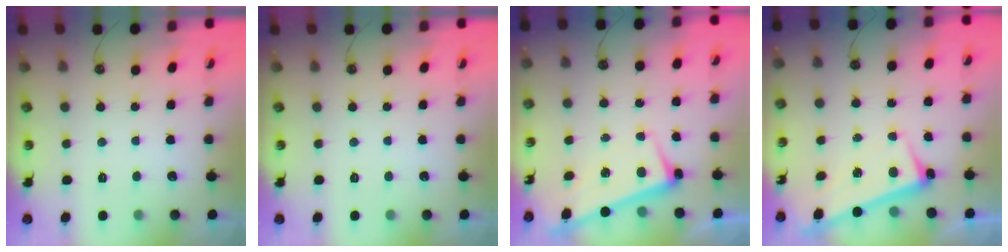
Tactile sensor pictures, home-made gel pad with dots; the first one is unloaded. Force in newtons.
{"total": 0.0}
{"total": 2.8, "press": 2.8, "slide": 0.4}
{"total": 2.8, "press": 2.8, "slide": 0.4}